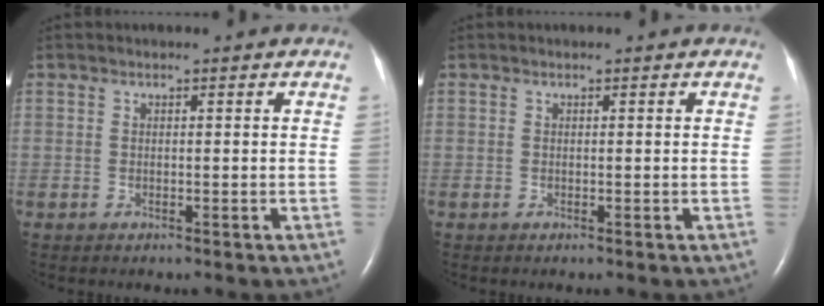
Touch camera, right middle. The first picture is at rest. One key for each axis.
{"total": 0.0}